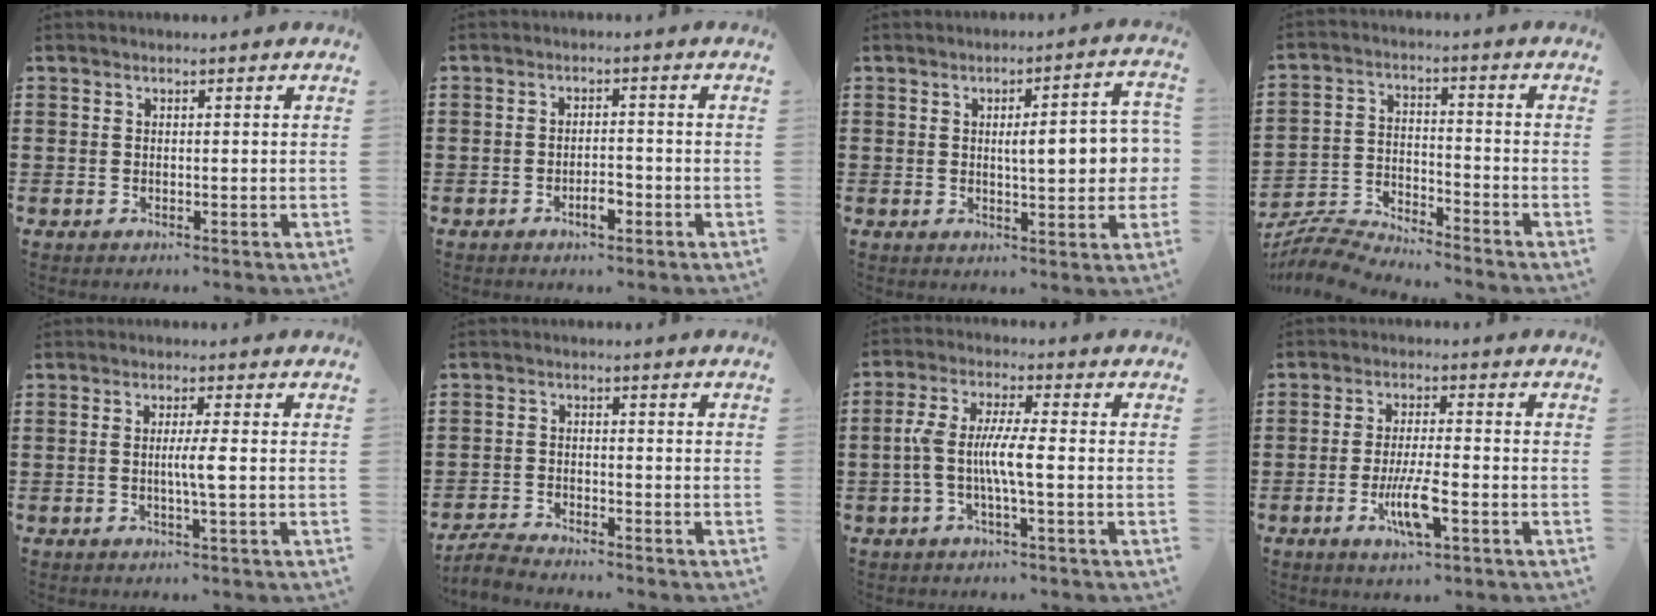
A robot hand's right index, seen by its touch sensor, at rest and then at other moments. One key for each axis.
{"total": 3.0, "fx": -1.6, "fy": 1.0, "fz": 2.3, "tx": -0.041, "ty": 0.001, "tz": -0.028}
{"total": 7.3, "fx": 0.2, "fy": 1.6, "fz": 7.2, "tx": -0.105, "ty": -0.006, "tz": -0.005}
{"total": 6.2, "fx": -6.1, "fy": 0.6, "fz": 0.8, "tx": -0.030, "ty": 0.005, "tz": -0.126}
{"total": 3.1, "fx": -0.2, "fy": -0.2, "fz": 3.1, "tx": -0.064, "ty": -0.012, "tz": -0.008}
{"total": 2.9, "fx": -2.9, "fy": 0.2, "fz": 0.3, "tx": -0.016, "ty": 0.002, "tz": -0.063}
{"total": 6.4, "fx": -1.3, "fy": 1.1, "fz": 6.2, "tx": -0.137, "ty": -0.008, "tz": -0.033}
{"total": 6.7, "fx": -2.6, "fy": 1.5, "fz": 6.0, "tx": -0.123, "ty": -0.013, "tz": -0.048}